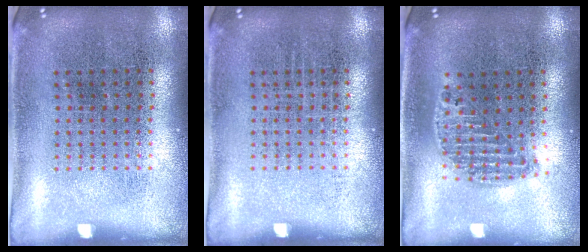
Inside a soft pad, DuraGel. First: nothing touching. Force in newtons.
{"total": 0.0}
{"total": 1.2, "press": 1.1, "slide": 0.5}